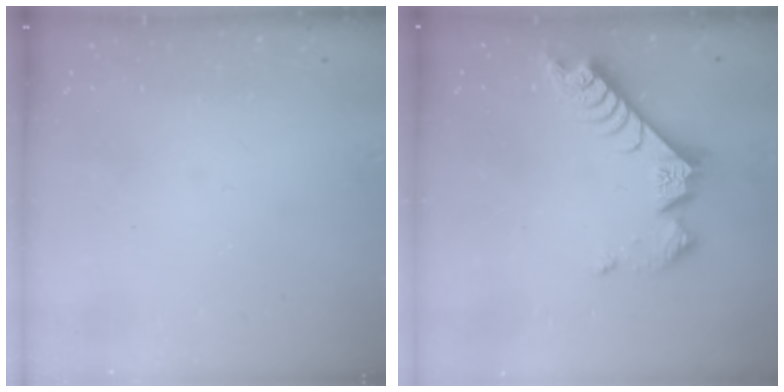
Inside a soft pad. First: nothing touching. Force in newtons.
{"total": 8.4, "press": 8.4, "slide": 0.3}